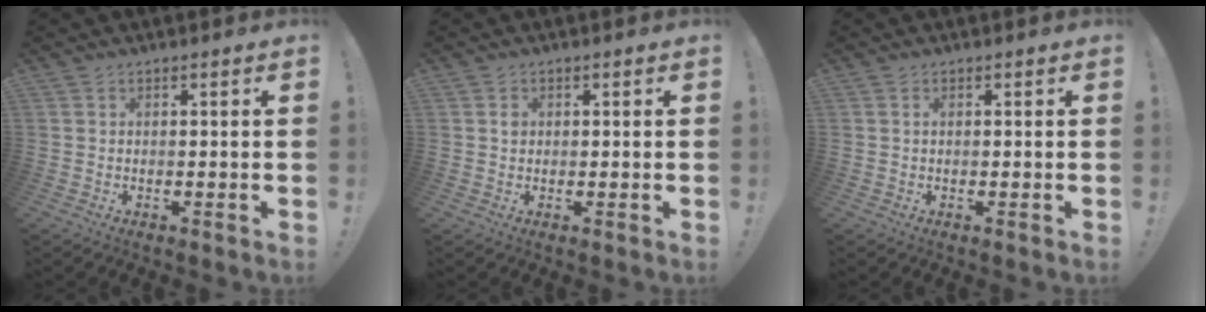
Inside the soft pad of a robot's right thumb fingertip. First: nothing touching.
{"total": 1.0, "force": [0.1, 0.9, 0.4], "torque": [0.009, -0.003, -0.001]}
{"total": 0.6, "force": [0.1, 0.3, 0.5], "torque": [-0.012, 0.002, 0.001]}